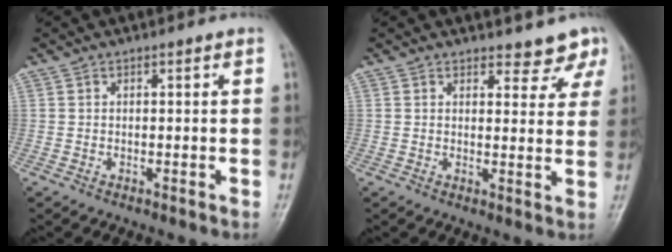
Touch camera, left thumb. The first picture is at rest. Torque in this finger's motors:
{"motor_torque": [-0.06, 0.03, -0.25, 0.02, 0.05]}